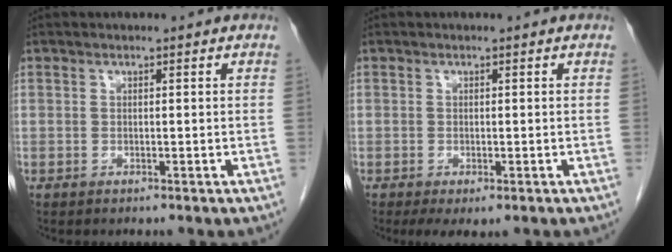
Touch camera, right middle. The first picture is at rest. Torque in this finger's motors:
{"motor_torque": [0.79, -0.50, 0.03, 0.05]}